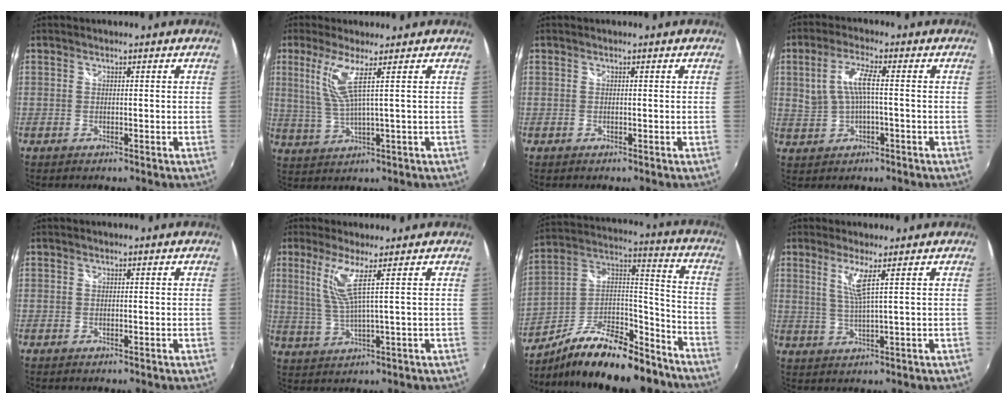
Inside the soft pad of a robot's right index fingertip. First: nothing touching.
{"total": 6.1, "force": [2.7, -0.5, 5.5], "torque": [-0.115, -0.005, 0.061]}
{"total": 0.0}
{"total": 6.0, "force": [-0.1, 1.8, 5.7], "torque": [-0.110, 0.002, 0.006]}
{"total": 0.0}
{"total": 5.8, "force": [2.7, -0.8, 5.0], "torque": [-0.105, -0.007, 0.059]}
{"total": 22.5, "force": [-16.3, 8.4, 13.0], "torque": [-0.229, 0.024, -0.253]}
{"total": 4.2, "force": [2.1, -0.8, 3.5], "torque": [-0.068, -0.006, 0.043]}